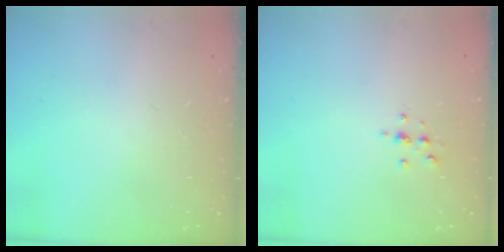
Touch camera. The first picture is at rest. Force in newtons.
{"total": 2.8, "press": 2.7, "slide": 0.3}